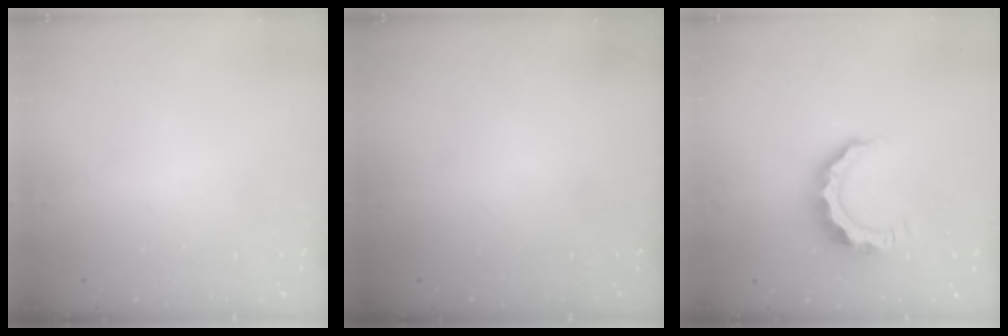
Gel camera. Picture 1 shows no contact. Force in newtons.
{"total": 0.0}
{"total": 9.2, "press": 9.1, "slide": 1.0}